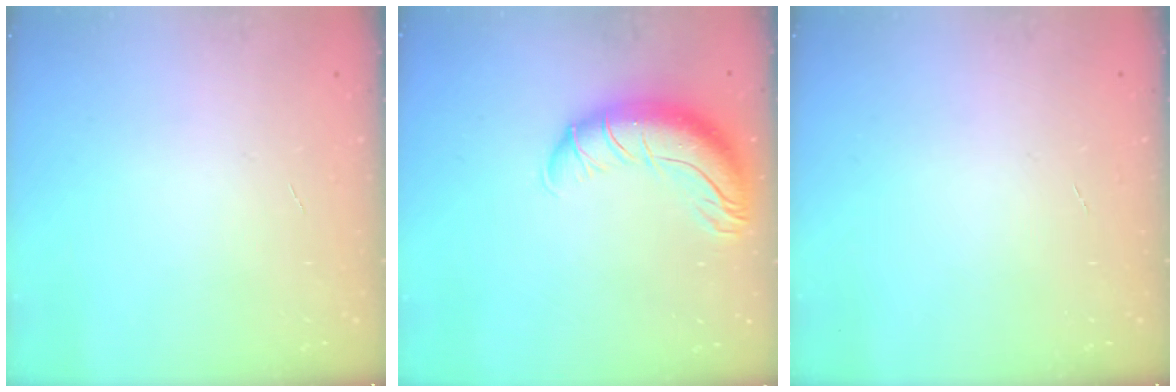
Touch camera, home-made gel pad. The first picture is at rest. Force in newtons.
{"total": 13.1, "press": 12.7, "slide": 3.1}
{"total": 0.0}